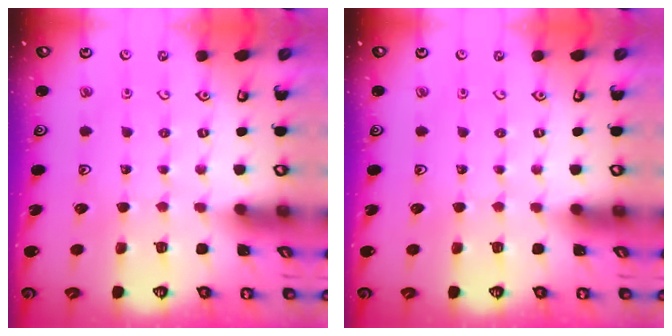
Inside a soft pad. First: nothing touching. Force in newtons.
{"total": 0.0}